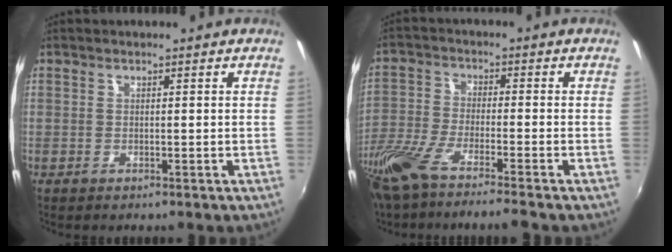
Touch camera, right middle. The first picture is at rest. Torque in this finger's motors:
{"motor_torque": [1.09, -1.05, 0.29, 0.21]}